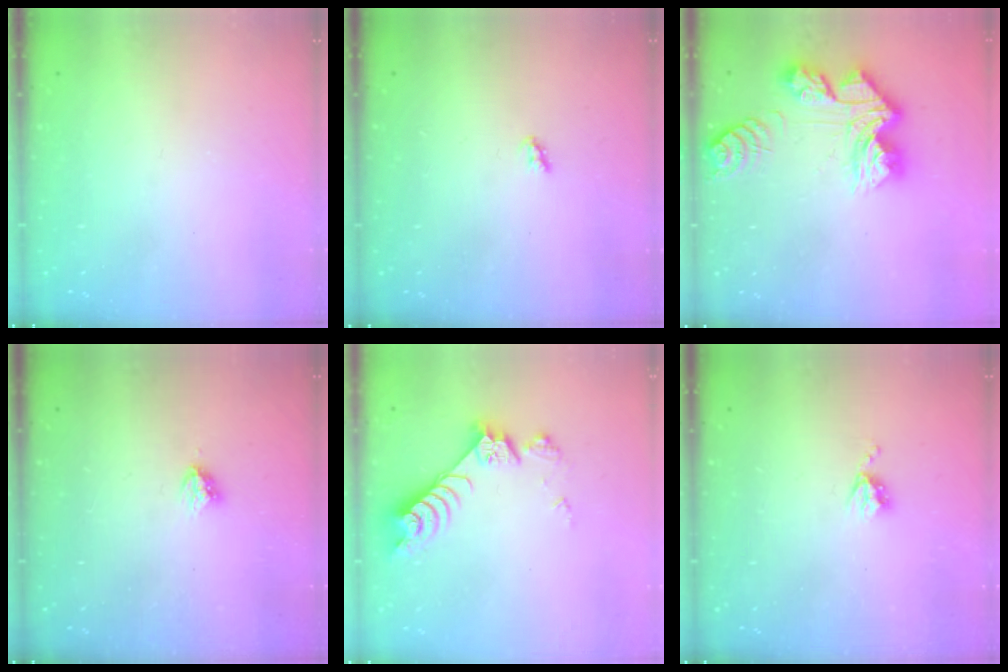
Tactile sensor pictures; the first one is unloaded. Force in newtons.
{"total": 2.5, "press": 2.5, "slide": 0.3}
{"total": 14.1, "press": 14.1, "slide": 1.5}
{"total": 3.0, "press": 3.0, "slide": 0.2}
{"total": 8.0, "press": 8.0, "slide": 0.9}
{"total": 4.3, "press": 4.2, "slide": 0.6}